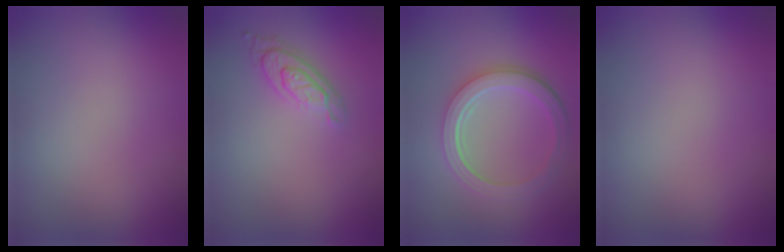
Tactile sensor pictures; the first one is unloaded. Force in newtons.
{"total": 2.4, "press": 1.9, "slide": 1.4}
{"total": 5.4, "press": 3.9, "slide": 3.7}
{"total": 0.0}